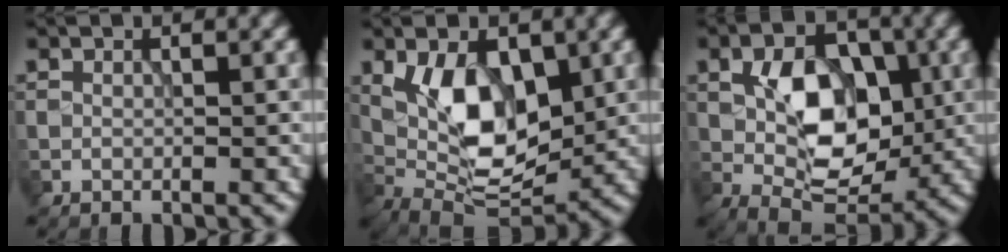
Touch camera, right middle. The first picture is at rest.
{"total": 8.0, "force": [1.4, 4.2, 6.6], "torque": [-0.113, -0.008, 0.027]}
{"total": 8.0, "force": [0.3, 5.0, 6.3], "torque": [-0.102, -0.003, 0.004]}